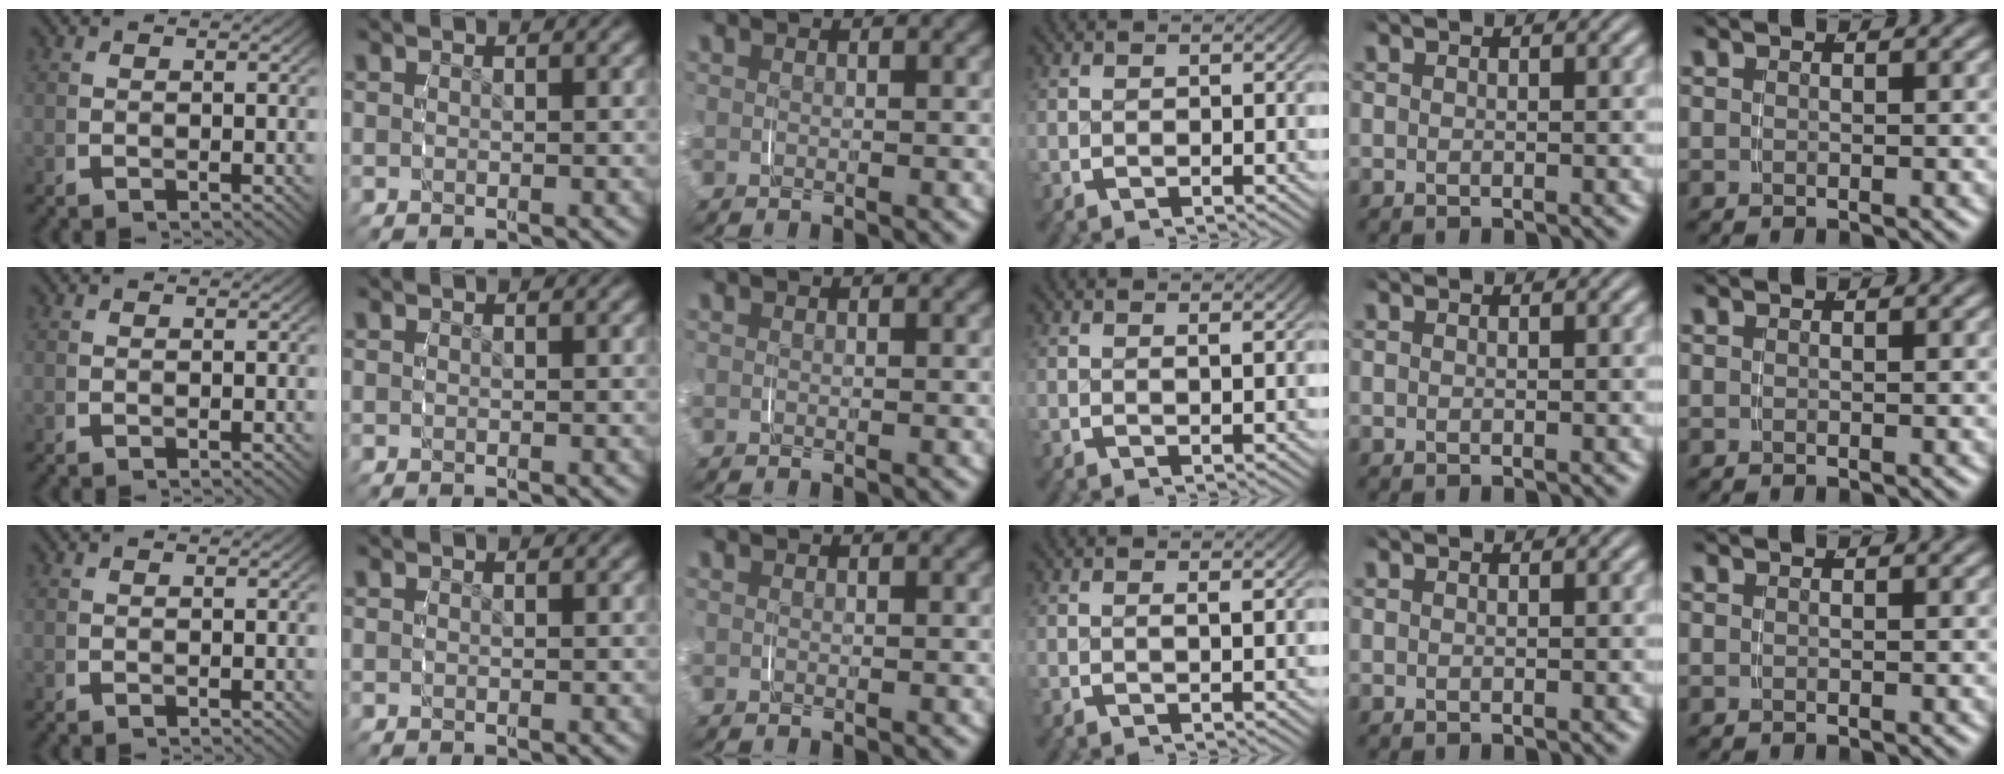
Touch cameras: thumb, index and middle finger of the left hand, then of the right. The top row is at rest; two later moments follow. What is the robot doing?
{"motion": "grasp_and_lifting", "object": "pen bag"}